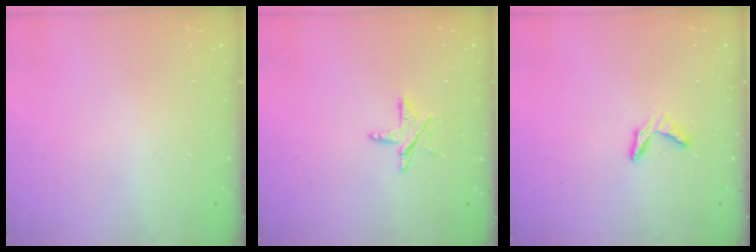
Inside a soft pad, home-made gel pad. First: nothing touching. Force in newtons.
{"total": 6.4, "press": 6.4, "slide": 0.5}
{"total": 4.6, "press": 4.5, "slide": 0.3}